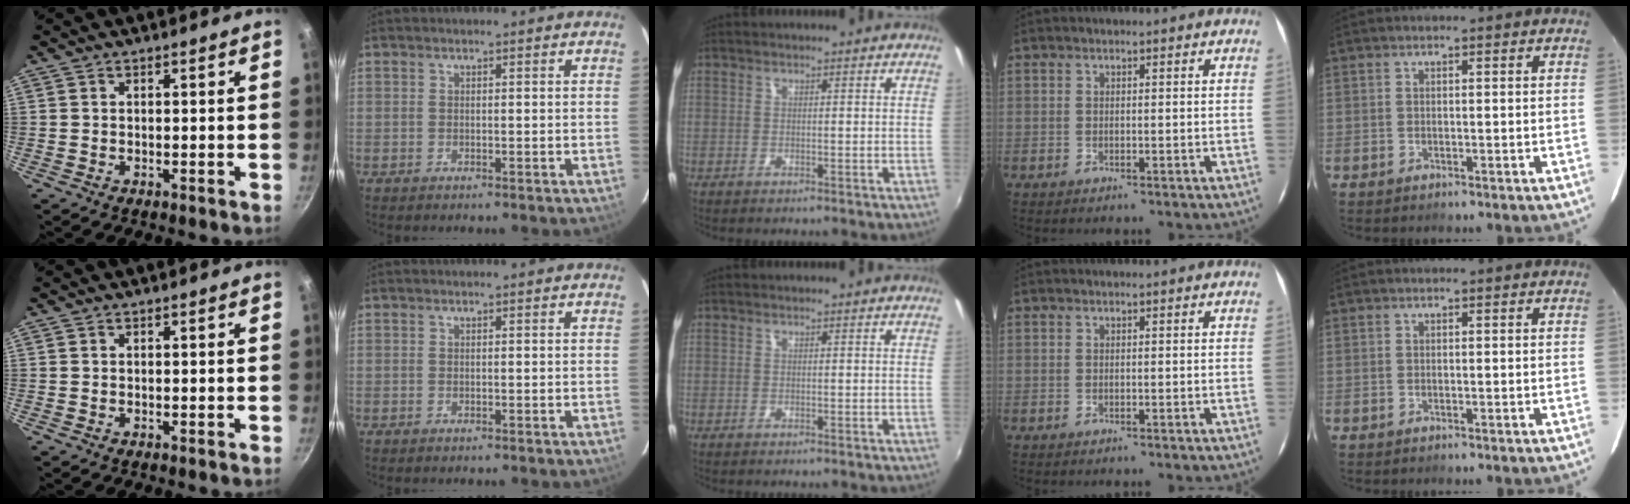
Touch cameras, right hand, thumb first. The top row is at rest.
{}